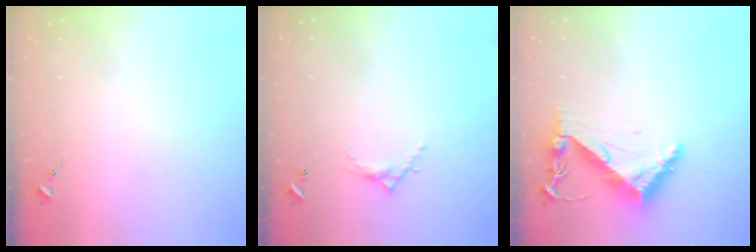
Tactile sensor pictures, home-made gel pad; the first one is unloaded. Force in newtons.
{"total": 5.2, "press": 5.2, "slide": 0.2}
{"total": 7.8, "press": 7.7, "slide": 1.0}